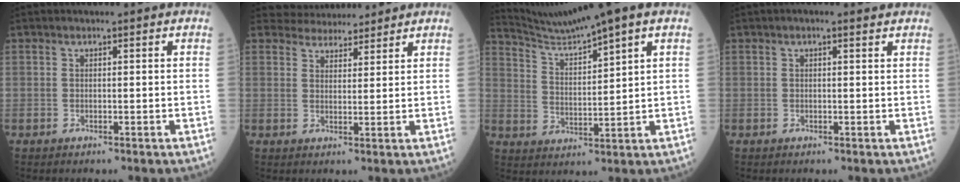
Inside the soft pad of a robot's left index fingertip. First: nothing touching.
{"total": 5.9, "force": [5.7, 1.7, 0.2], "torque": [-0.004, 0.015, 0.083]}
{"total": 8.5, "force": [7.4, -1.6, 3.9], "torque": [-0.083, 0.008, 0.144]}
{"total": 2.0, "force": [1.4, 0.6, 1.3], "torque": [-0.025, 0.014, 0.018]}